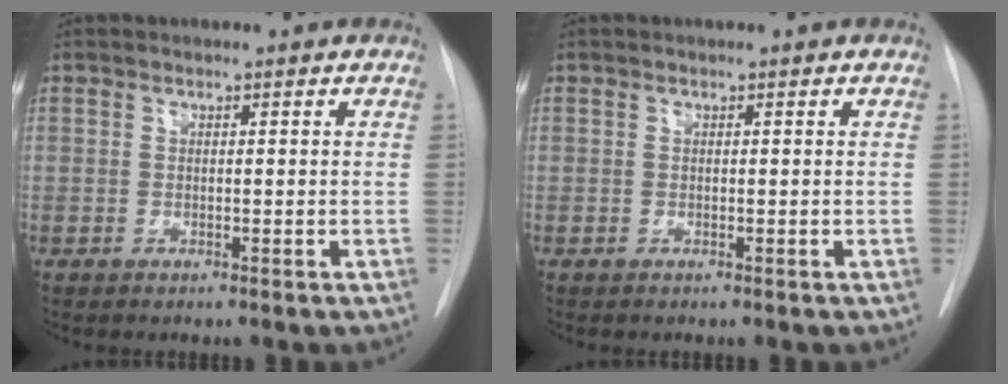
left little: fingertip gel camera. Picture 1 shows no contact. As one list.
[{"total": 0.0}]